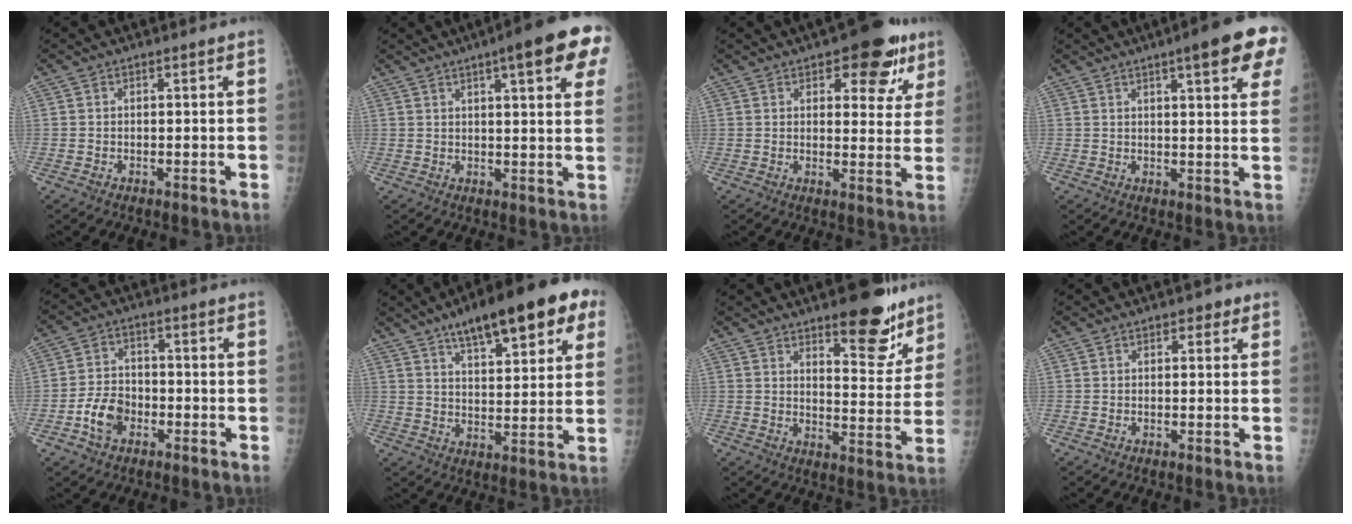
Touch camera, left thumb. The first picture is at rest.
{"total": 14.6, "force": [7.1, 3.0, 12.4], "torque": [-0.145, -0.007, 0.084]}
{"total": 12.1, "force": [6.6, 5.6, 8.4], "torque": [-0.055, -0.021, 0.079]}
{"total": 12.8, "force": [6.6, 2.5, 10.7], "torque": [-0.113, -0.016, 0.076]}
{"total": 6.8, "force": [-3.1, 4.7, 3.7], "torque": [-0.057, 0.024, -0.060]}
{"total": 19.3, "force": [10.7, 6.4, 14.7], "torque": [-0.180, -0.014, 0.153]}
{"total": 13.0, "force": [8.9, 4.8, 8.1], "torque": [-0.063, -0.062, 0.129]}
{"total": 2.0, "force": [1.0, 1.3, 1.2], "torque": [0.001, 0.001, 0.008]}